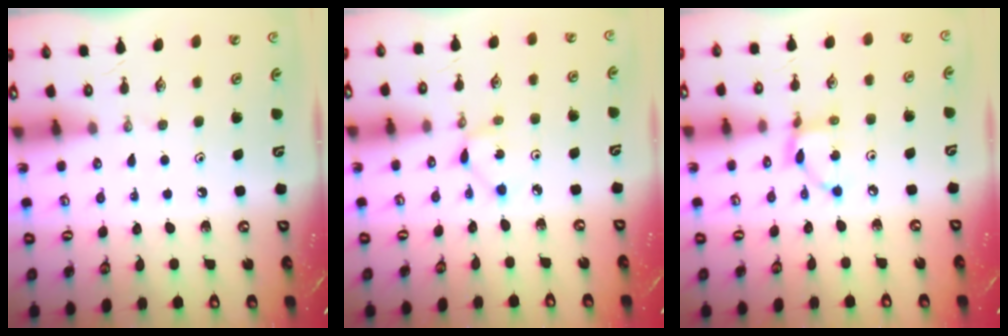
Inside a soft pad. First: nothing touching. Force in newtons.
{"total": 1.9, "press": 1.9, "slide": 0.2}
{"total": 5.9, "press": 5.9, "slide": 0.2}